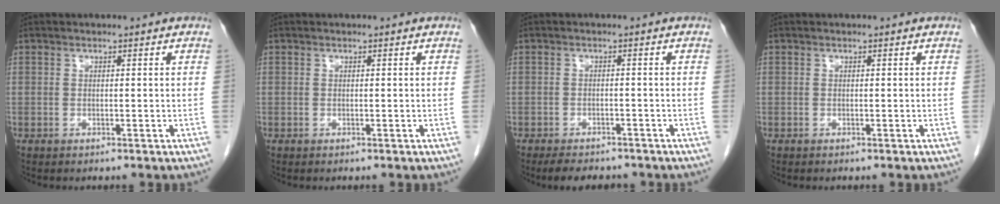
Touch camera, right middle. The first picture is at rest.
{"total": 0.0}
{"total": 6.3, "force": [-5.3, 2.4, 2.3], "torque": [-0.032, -0.004, -0.071]}
{"total": 0.0}